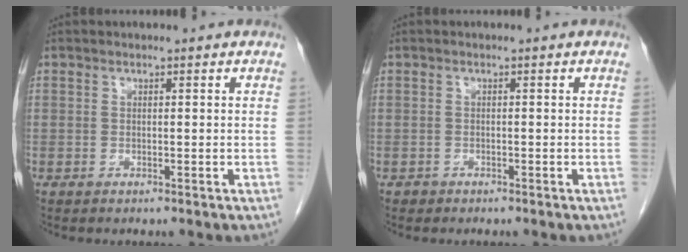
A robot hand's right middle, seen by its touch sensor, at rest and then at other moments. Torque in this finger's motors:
{"motor_torque": [-0.32, 0.02, -0.05, -0.01]}